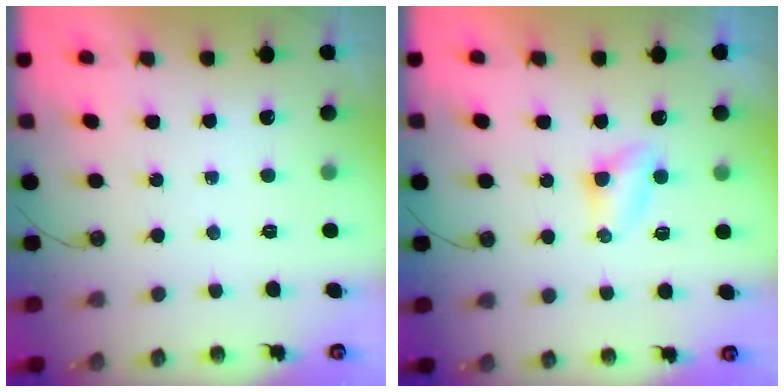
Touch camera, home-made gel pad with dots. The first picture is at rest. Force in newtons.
{"total": 3.2, "press": 3.1, "slide": 0.5}